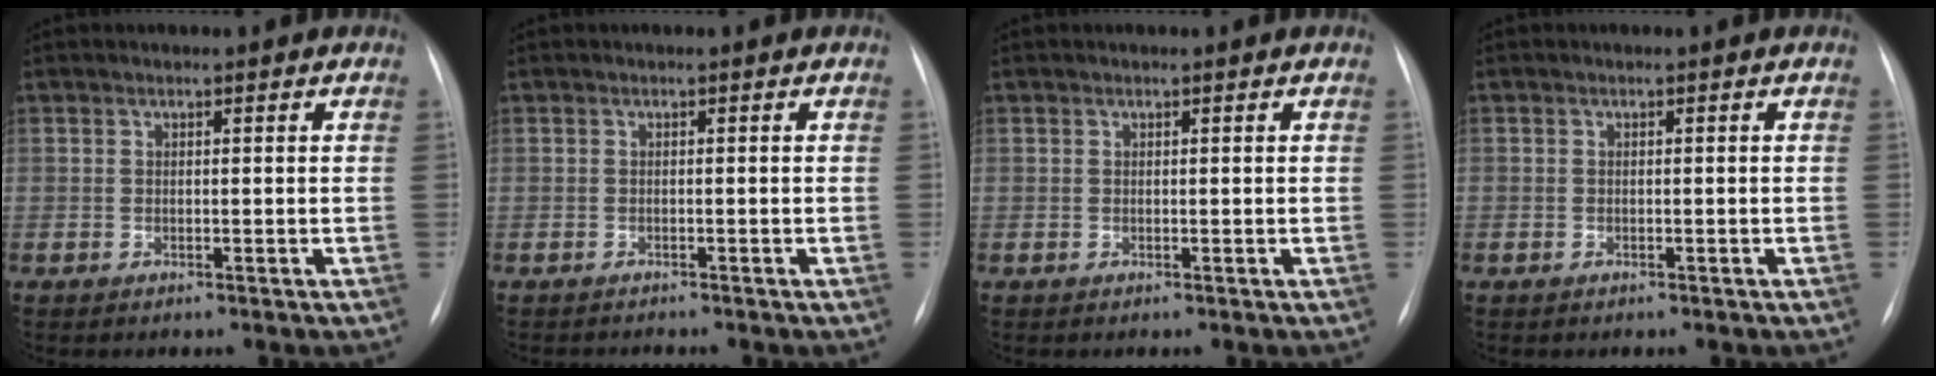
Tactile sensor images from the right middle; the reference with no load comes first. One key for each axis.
{"total": 1.3, "fx": -1.3, "fy": -0.1, "fz": 0.0, "tx": 0.002, "ty": -0.005, "tz": -0.018}
{"total": 0.0}
{"total": 0.8, "fx": -0.5, "fy": 0.6, "fz": 0.0, "tx": -0.007, "ty": 0.005, "tz": -0.008}